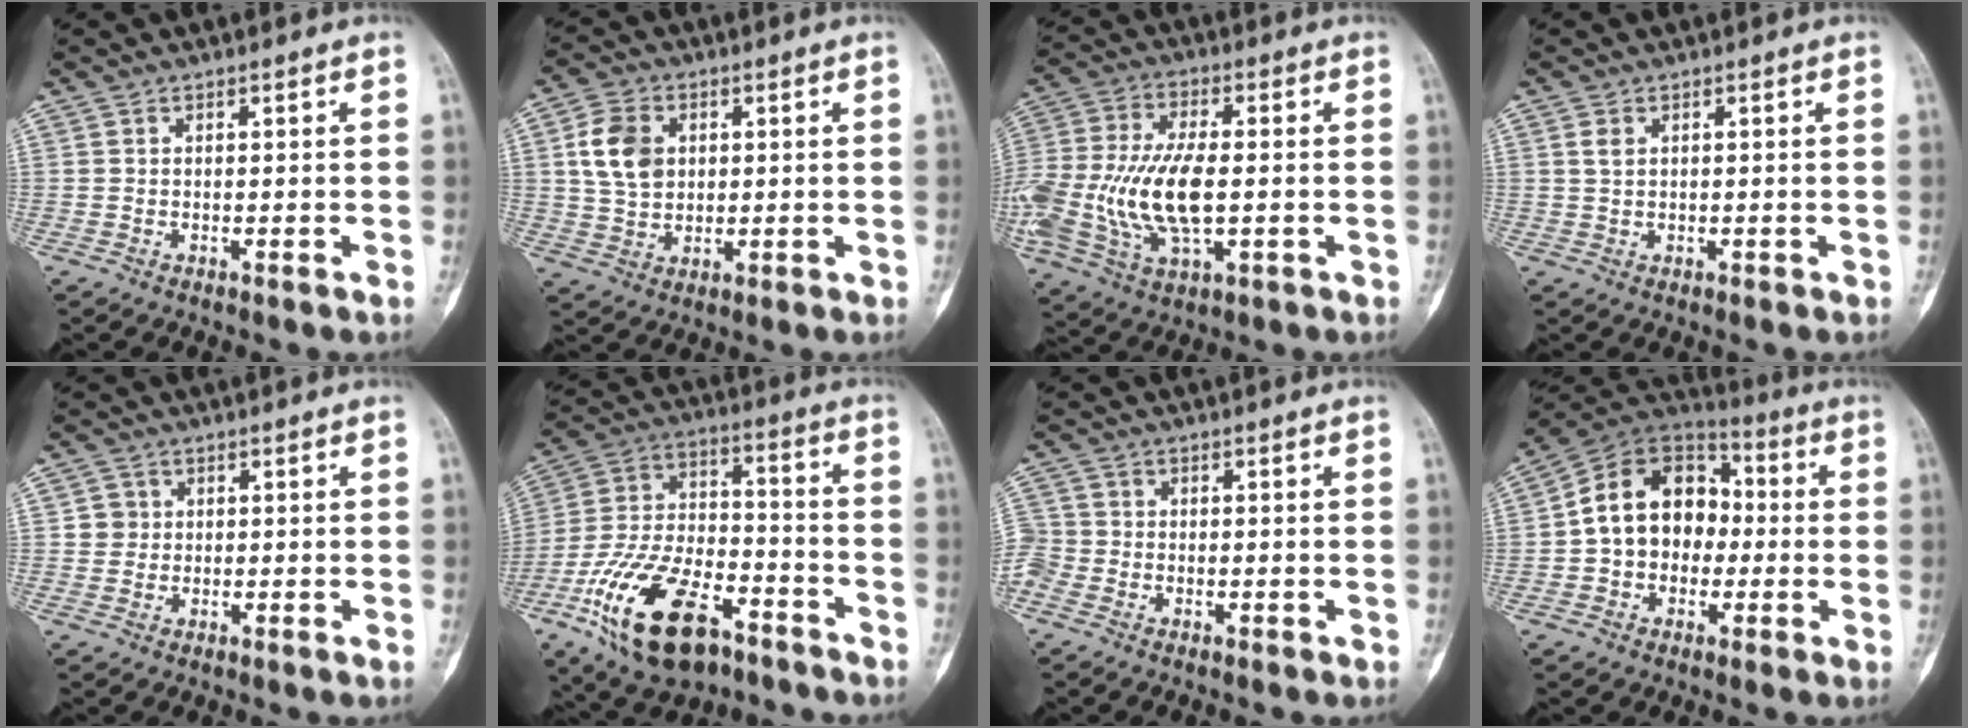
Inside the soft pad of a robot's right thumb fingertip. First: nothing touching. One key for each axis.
{"total": 9.4, "fx": 1.8, "fy": 7.1, "fz": 5.8, "tx": -0.089, "ty": 0.000, "tz": 0.036}
{"total": 21.1, "fx": -2.3, "fy": 10.9, "fz": 18.0, "tx": -0.406, "ty": -0.002, "tz": -0.036}
{"total": 2.0, "fx": 0.6, "fy": 1.5, "fz": 1.3, "tx": -0.019, "ty": 0.001, "tz": 0.013}
{"total": 2.6, "fx": 0.2, "fy": 2.5, "fz": 0.5, "tx": 0.016, "ty": 0.006, "tz": -0.002}
{"total": 21.9, "fx": -11.9, "fy": 10.8, "fz": 14.9, "tx": -0.287, "ty": 0.059, "tz": -0.209}
{"total": 6.1, "fx": -2.3, "fy": 5.1, "fz": 2.3, "tx": -0.062, "ty": 0.011, "tz": -0.050}
{"total": 15.7, "fx": -0.7, "fy": 12.2, "fz": 9.8, "tx": -0.120, "ty": 0.045, "tz": -0.023}